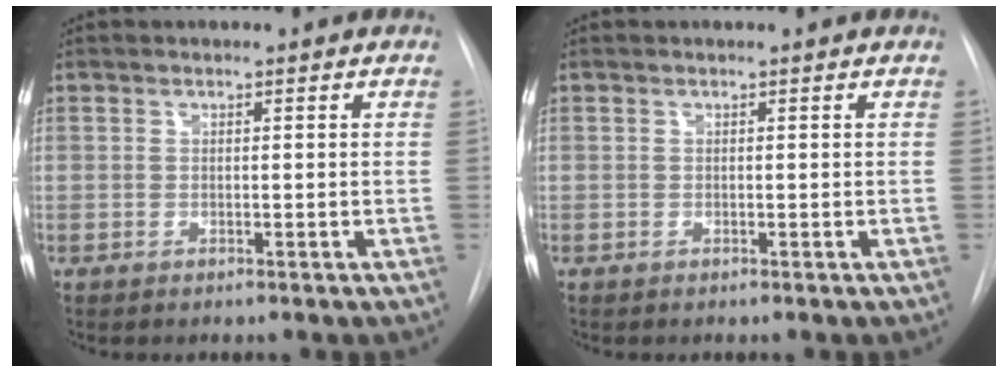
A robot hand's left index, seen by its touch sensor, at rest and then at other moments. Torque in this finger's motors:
{"motor_torque": [0.00, 0.00, 0.01, 0.00]}